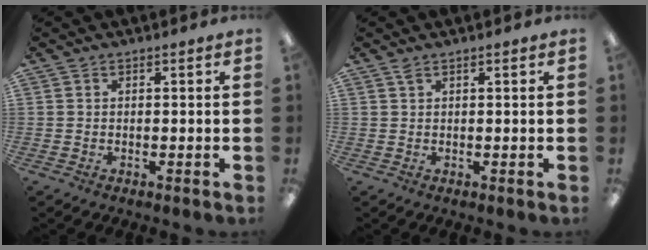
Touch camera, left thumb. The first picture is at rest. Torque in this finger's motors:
{"motor_torque": [0.13, 0.00, 0.10, 0.10, 0.00]}